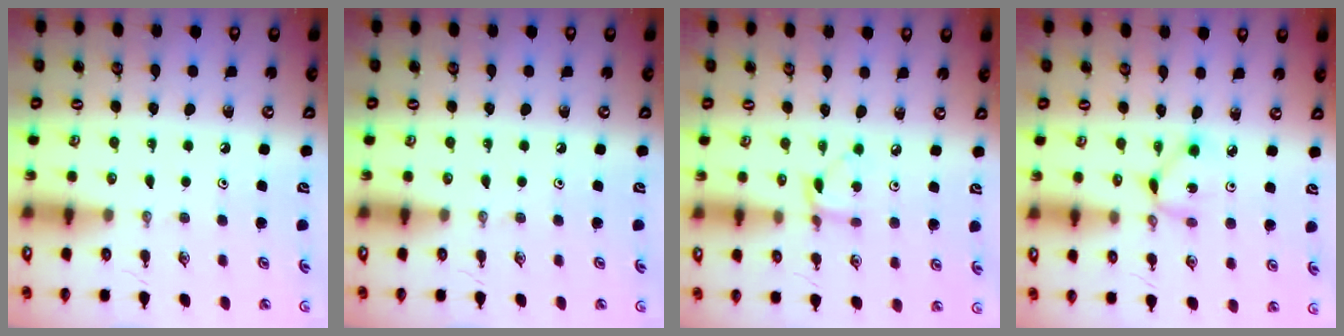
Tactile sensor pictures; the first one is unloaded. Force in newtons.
{"total": 0.0}
{"total": 3.5, "press": 3.5, "slide": 0.4}
{"total": 3.9, "press": 3.9, "slide": 0.2}